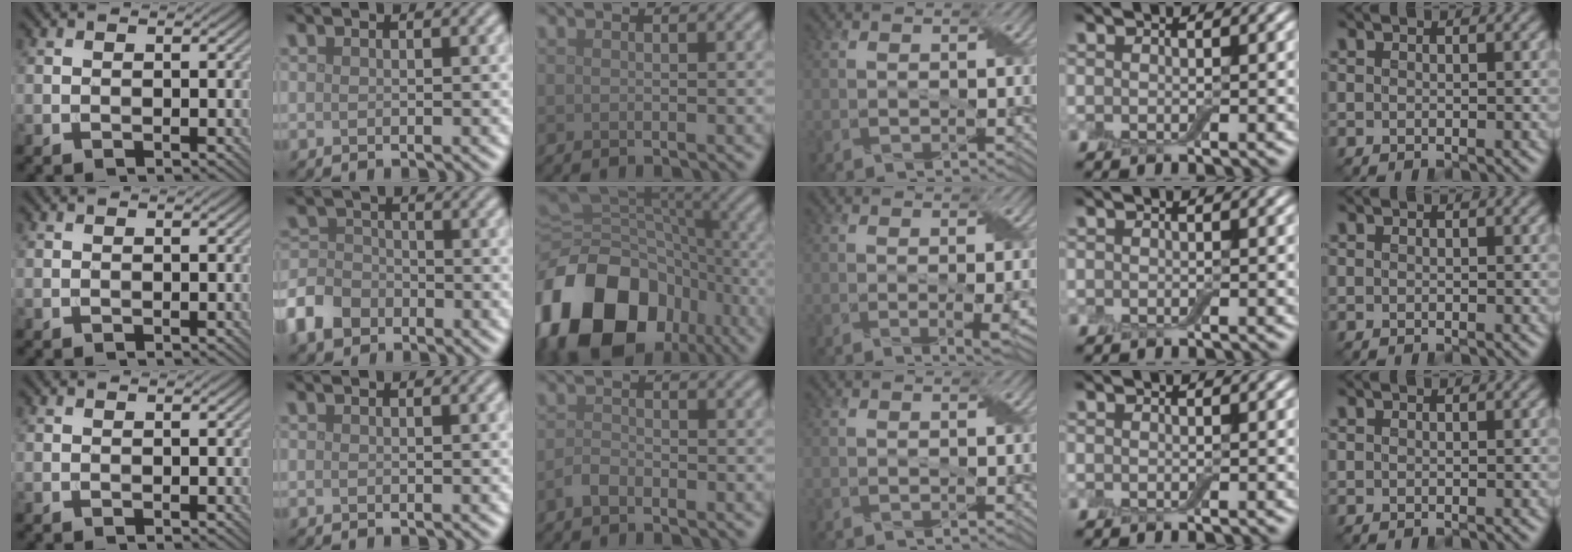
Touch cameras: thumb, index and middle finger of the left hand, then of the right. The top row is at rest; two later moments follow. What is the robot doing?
{"motion": "fold", "object": "aluminum foil"}